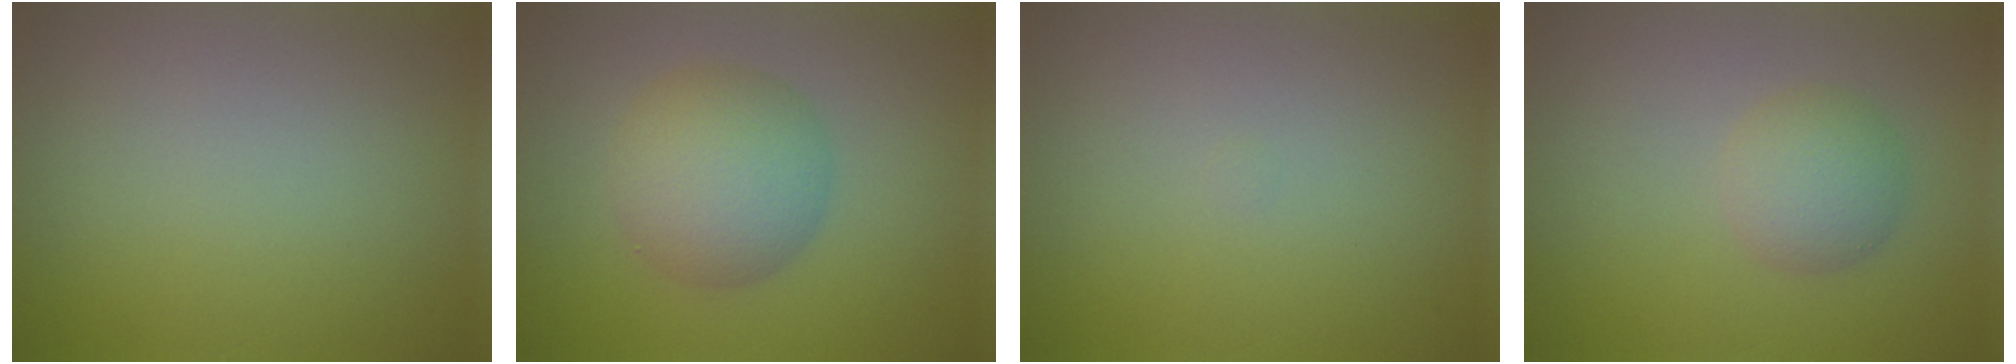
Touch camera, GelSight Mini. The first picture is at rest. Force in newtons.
{"total": 5.7, "press": 5.7, "slide": 0.2}
{"total": 0.0}
{"total": 2.9, "press": 2.9, "slide": 0.0}